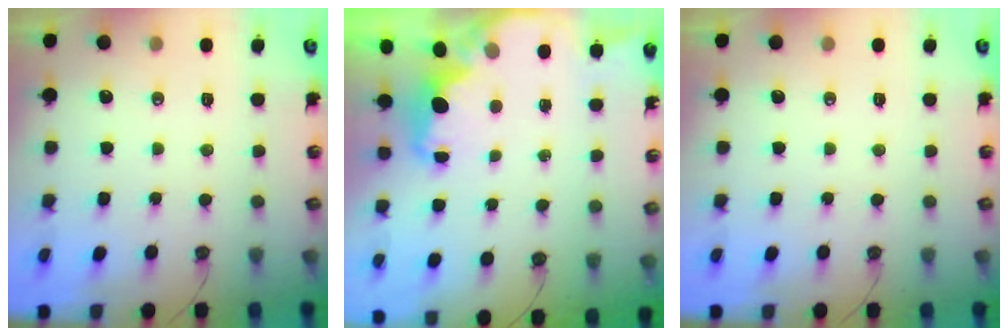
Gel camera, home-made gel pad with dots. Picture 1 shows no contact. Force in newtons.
{"total": 2.0, "press": 1.9, "slide": 0.8}
{"total": 0.0}